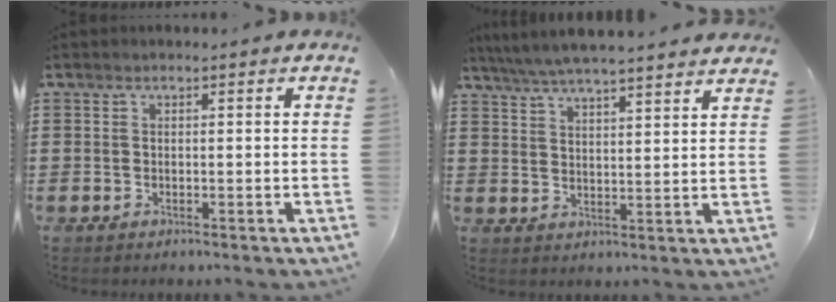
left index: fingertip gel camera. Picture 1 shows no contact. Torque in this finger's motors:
{"motor_torque": [1.49, -0.65, 0.40, 0.21]}